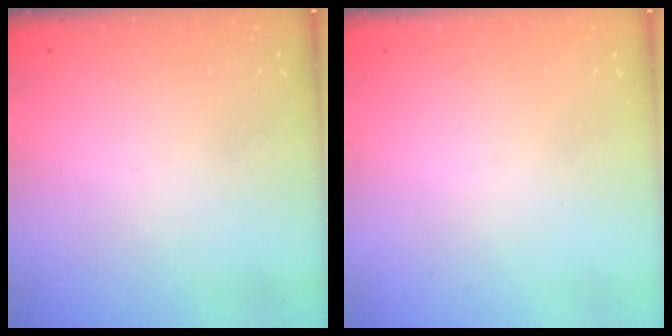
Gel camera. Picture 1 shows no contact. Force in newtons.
{"total": 0.0}